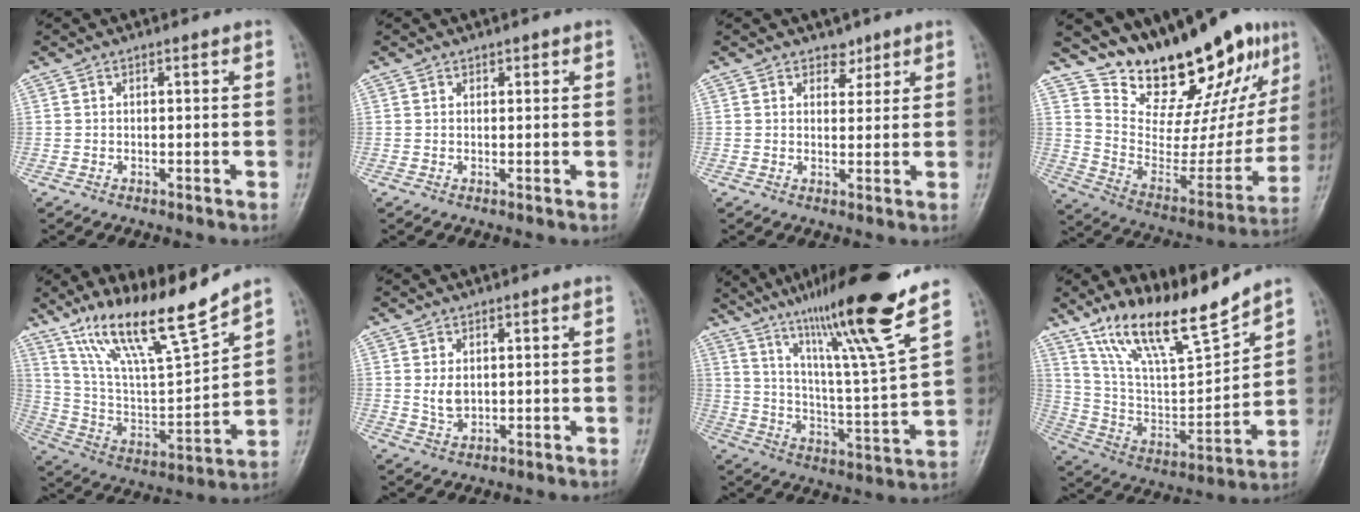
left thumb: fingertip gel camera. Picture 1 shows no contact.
{"total": 0.7, "force": [0.5, 0.5, 0.2], "torque": [0.006, -0.002, 0.005]}
{"total": 2.6, "force": [1.9, 1.6, 0.5], "torque": [0.013, -0.011, 0.026]}
{"total": 22.9, "force": [17.8, 7.9, 12.1], "torque": [-0.134, -0.109, 0.285]}
{"total": 18.5, "force": [14.2, 2.5, 11.5], "torque": [-0.182, -0.071, 0.269]}
{"total": 3.1, "force": [0.7, 2.1, 2.1], "torque": [-0.030, -0.010, 0.021]}
{"total": 21.4, "force": [14.7, 0.2, 15.6], "torque": [-0.234, -0.065, 0.247]}
{"total": 18.0, "force": [14.4, 3.6, 10.2], "torque": [-0.152, -0.075, 0.274]}